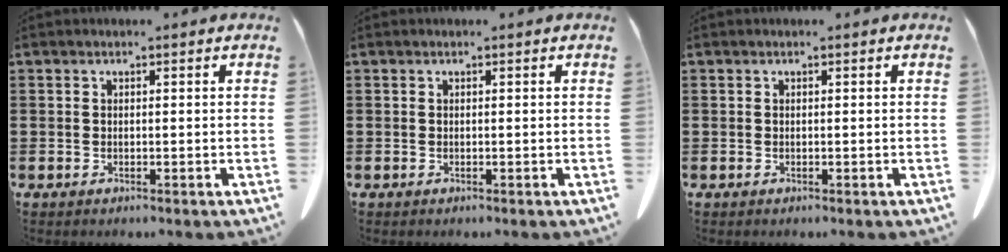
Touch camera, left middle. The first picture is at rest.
{"total": 0.0}
{"total": 0.0}